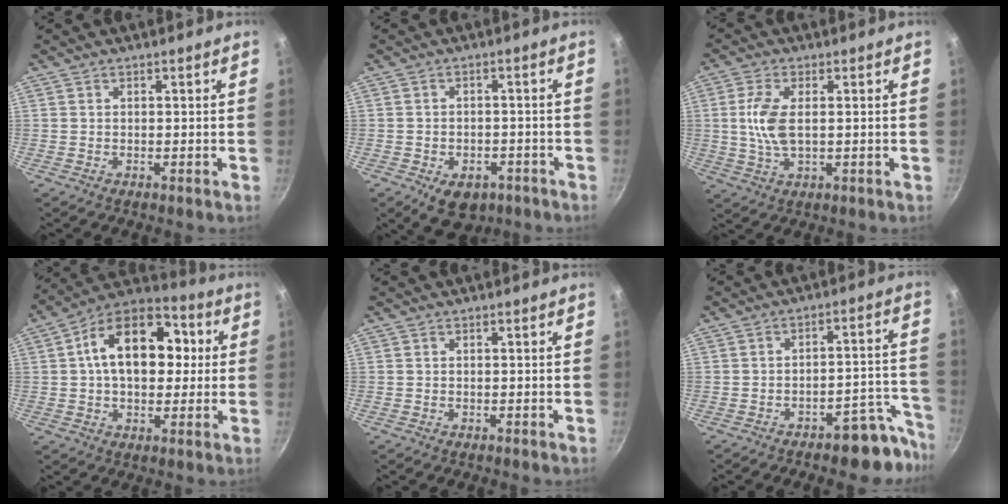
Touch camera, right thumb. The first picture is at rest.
{"total": 7.4, "force": [-4.1, 4.8, 3.9], "torque": [-0.042, 0.019, -0.051]}
{"total": 7.3, "force": [0.6, 3.4, 6.4], "torque": [-0.149, -0.003, 0.014]}
{"total": 18.3, "force": [2.9, 11.4, 14.0], "torque": [-0.187, 0.028, 0.036]}
{"total": 0.0}
{"total": 9.4, "force": [-7.3, 3.4, 4.8], "torque": [-0.020, 0.090, -0.101]}